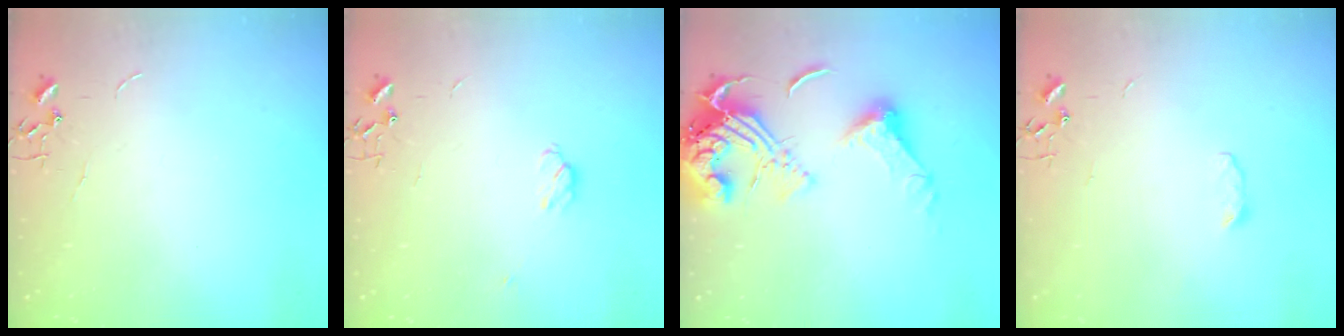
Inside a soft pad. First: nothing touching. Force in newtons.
{"total": 4.5, "press": 4.4, "slide": 1.1}
{"total": 17.3, "press": 17.2, "slide": 1.8}
{"total": 3.7, "press": 3.5, "slide": 0.9}